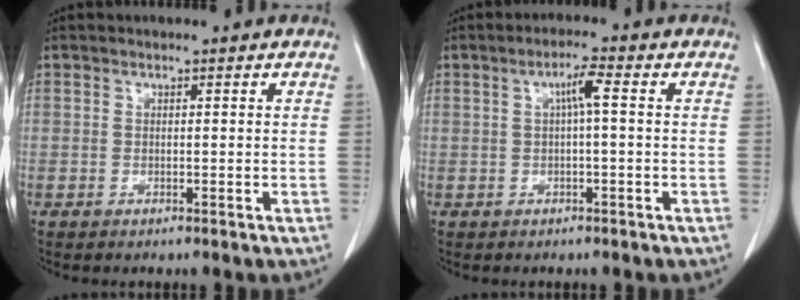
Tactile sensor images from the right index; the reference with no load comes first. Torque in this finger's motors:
{"motor_torque": [0.39, -0.12, 0.25, 0.07]}